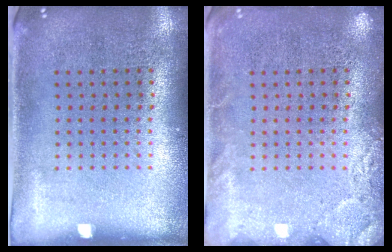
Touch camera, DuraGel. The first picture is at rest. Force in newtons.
{"total": 2.2, "press": 2.2, "slide": 0.3}